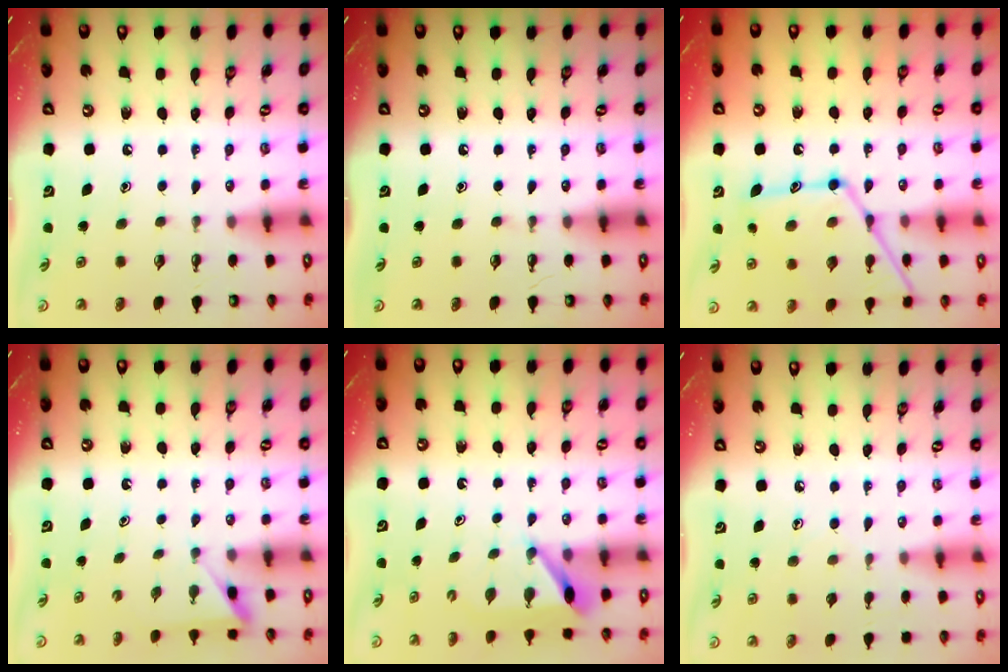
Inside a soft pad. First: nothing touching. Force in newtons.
{"total": 0.0}
{"total": 16.5, "press": 16.4, "slide": 1.4}
{"total": 3.0, "press": 3.0, "slide": 0.3}
{"total": 6.4, "press": 6.4, "slide": 0.2}
{"total": 4.4, "press": 4.3, "slide": 0.5}